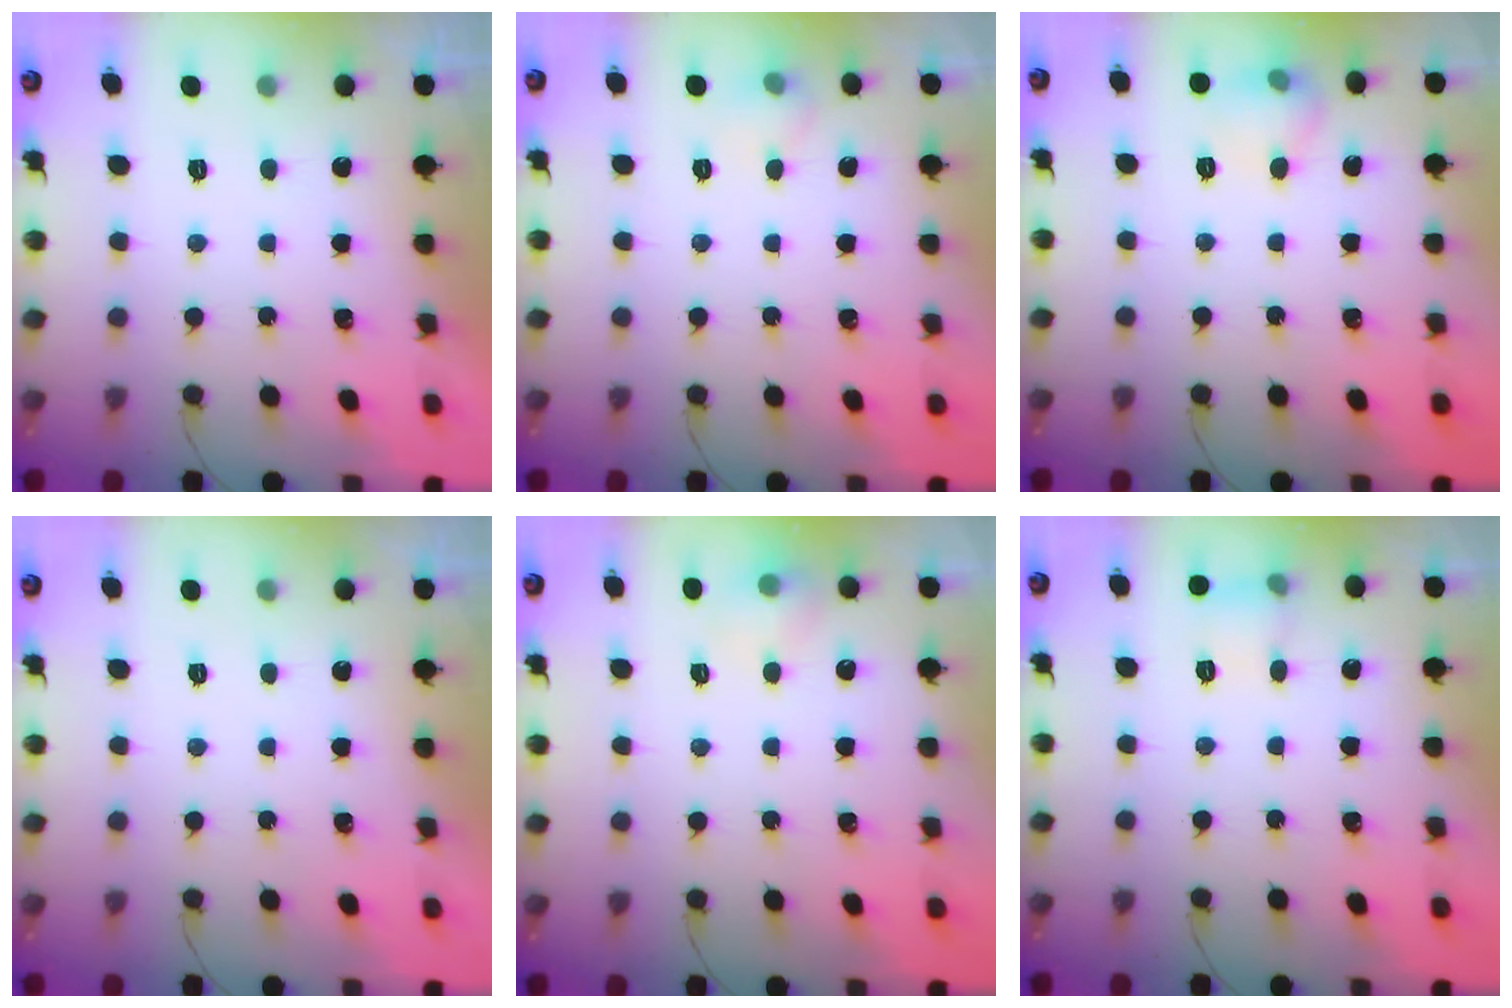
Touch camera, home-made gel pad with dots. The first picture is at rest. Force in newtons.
{"total": 7.7, "press": 4.5, "slide": 6.3}
{"total": 6.5, "press": 6.3, "slide": 1.4}
{"total": 0.0}
{"total": 6.7, "press": 6.6, "slide": 1.4}
{"total": 7.5, "press": 7.4, "slide": 1.3}